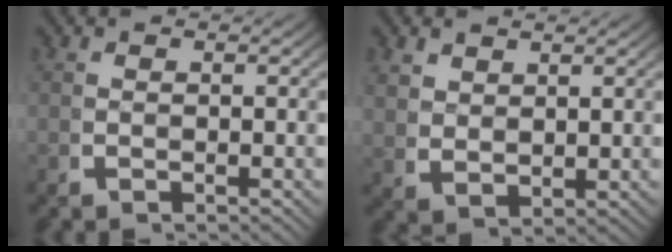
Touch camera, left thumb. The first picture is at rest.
{"total": 2.2, "force": [1.7, 1.0, 1.0], "torque": [-0.021, -0.006, 0.047]}